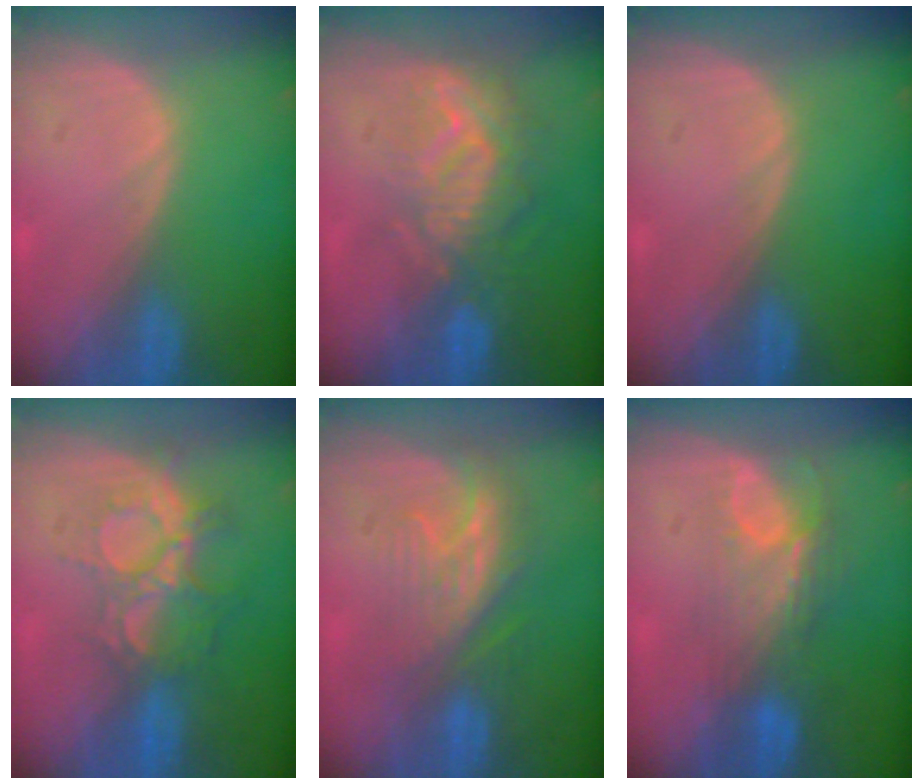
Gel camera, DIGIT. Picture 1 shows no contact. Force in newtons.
{"total": 9.4, "press": 8.6, "slide": 3.9}
{"total": 0.0}
{"total": 9.3, "press": 7.8, "slide": 5.0}
{"total": 7.4, "press": 7.0, "slide": 2.3}
{"total": 7.5, "press": 6.5, "slide": 3.7}